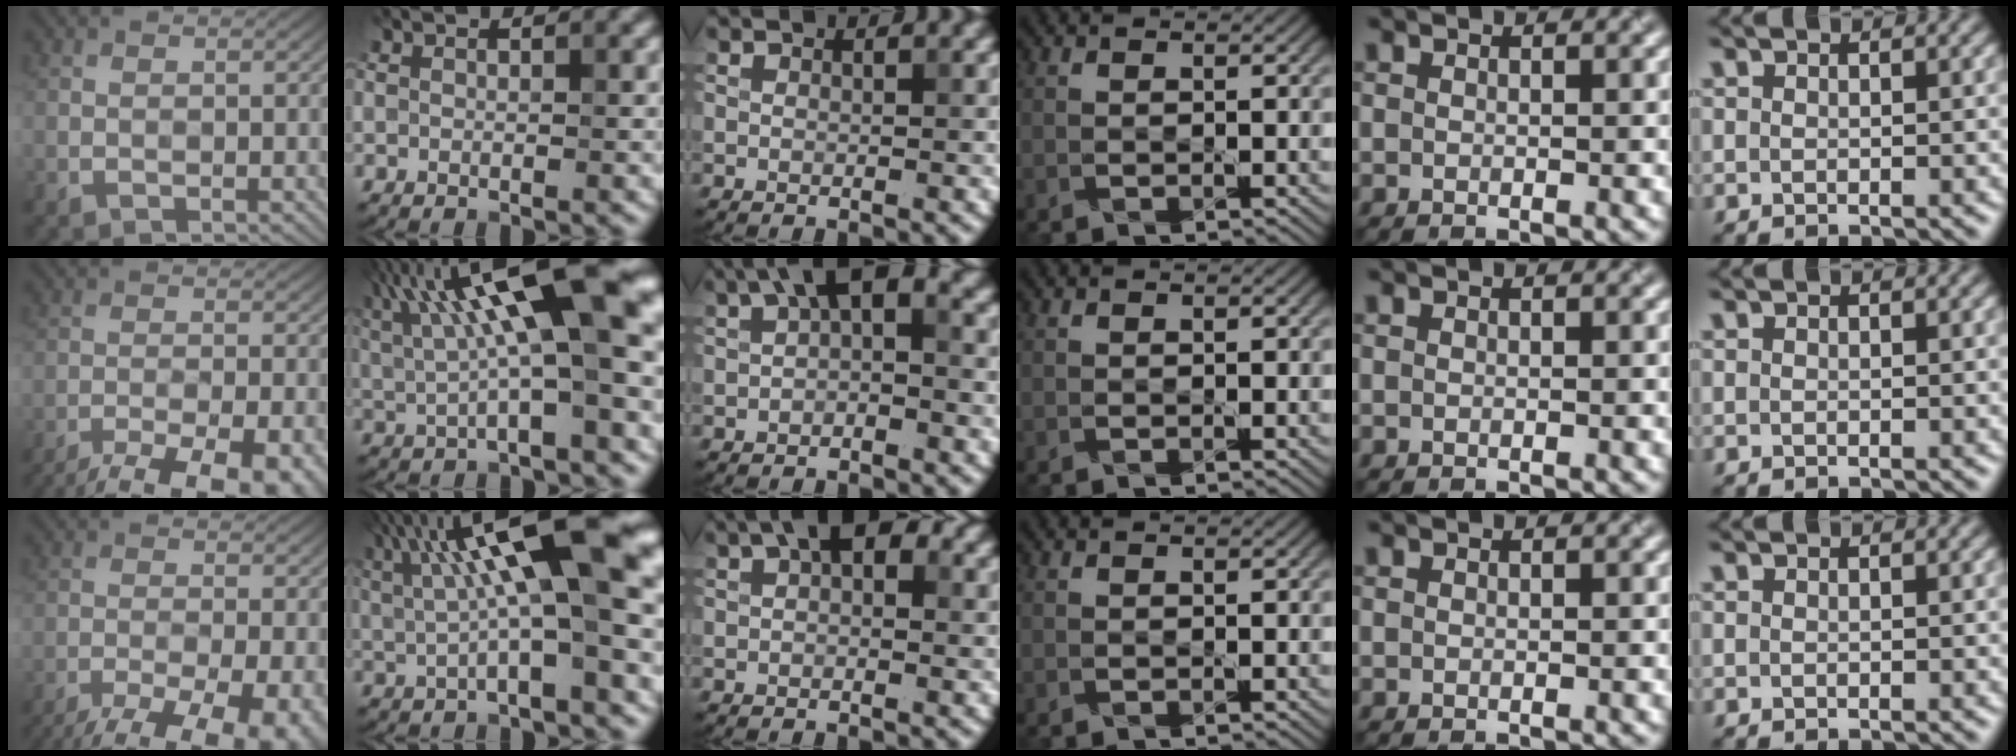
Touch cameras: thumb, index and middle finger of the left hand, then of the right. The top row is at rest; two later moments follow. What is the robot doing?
{"motion": "shake", "object": "handbell"}